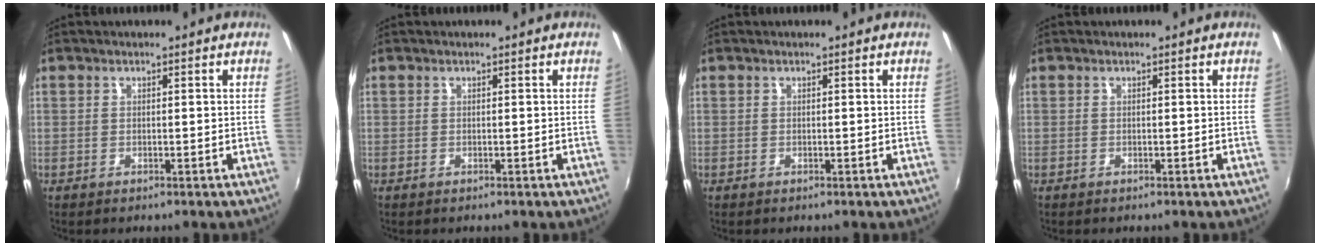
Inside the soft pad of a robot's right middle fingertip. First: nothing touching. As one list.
[{"total": 0.0}, {"total": 0.0}, {"total": 0.0}]